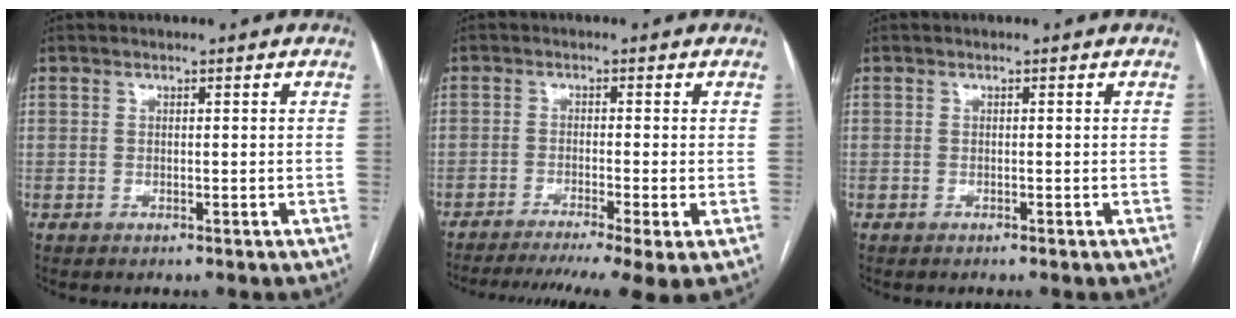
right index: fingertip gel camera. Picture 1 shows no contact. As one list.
[{"total": 11.7, "force": [-8.6, -0.2, 7.9], "torque": [-0.112, -0.019, -0.133]}, {"total": 0.0}]